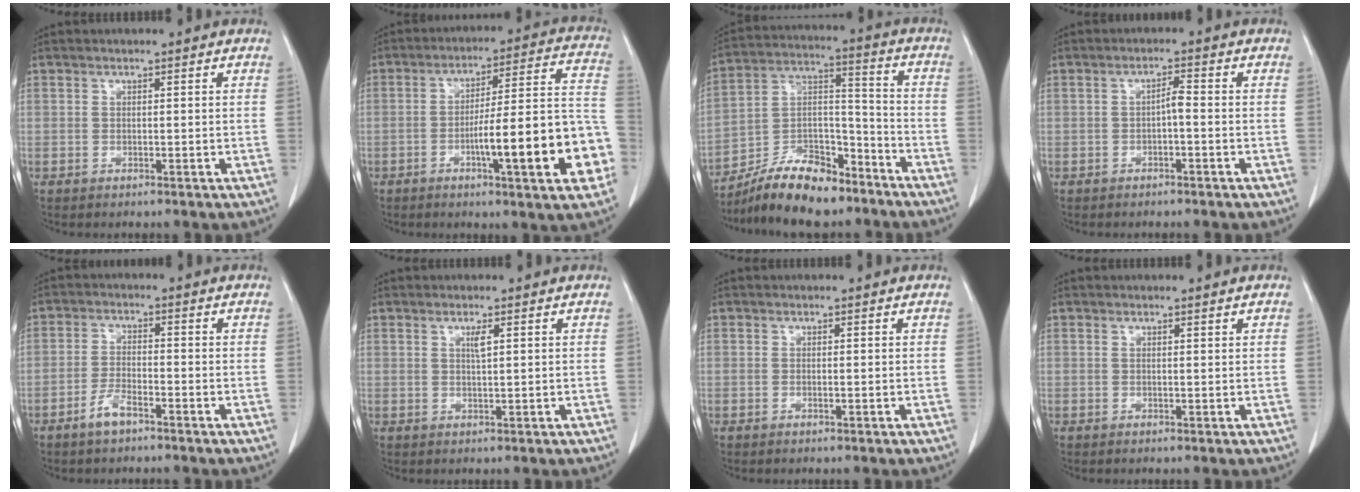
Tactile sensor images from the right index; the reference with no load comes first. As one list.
[{"total": 17.4, "force": [-5.8, 1.9, 16.3], "torque": [-0.190, 0.026, -0.074]}, {"total": 14.6, "force": [-11.8, 4.6, 7.2], "torque": [-0.126, 0.027, -0.208]}, {"total": 1.9, "force": [-0.5, 0.4, 1.8], "torque": [-0.029, 0.005, -0.010]}, {"total": 3.8, "force": [-2.7, 1.0, 2.4], "torque": [-0.051, 0.002, -0.053]}, {"total": 1.5, "force": [0.6, 0.0, 1.4], "torque": [-0.027, -0.002, 0.011]}, {"total": 0.0}, {"total": 0.6, "force": [0.5, 0.0, 0.4], "torque": [-0.009, 0.004, 0.008]}]